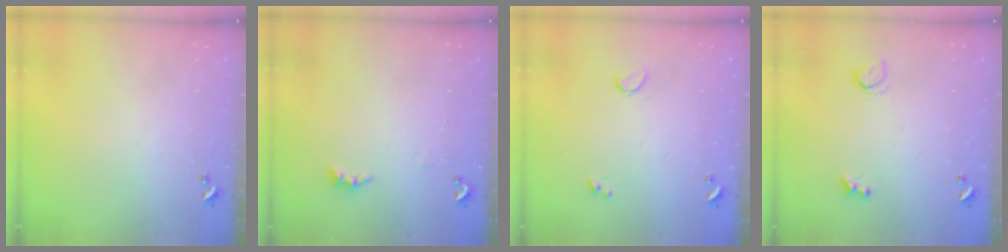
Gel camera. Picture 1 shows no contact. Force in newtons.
{"total": 2.0, "press": 1.9, "slide": 0.6}
{"total": 0.8, "press": 0.7, "slide": 0.4}
{"total": 2.3, "press": 1.9, "slide": 1.1}